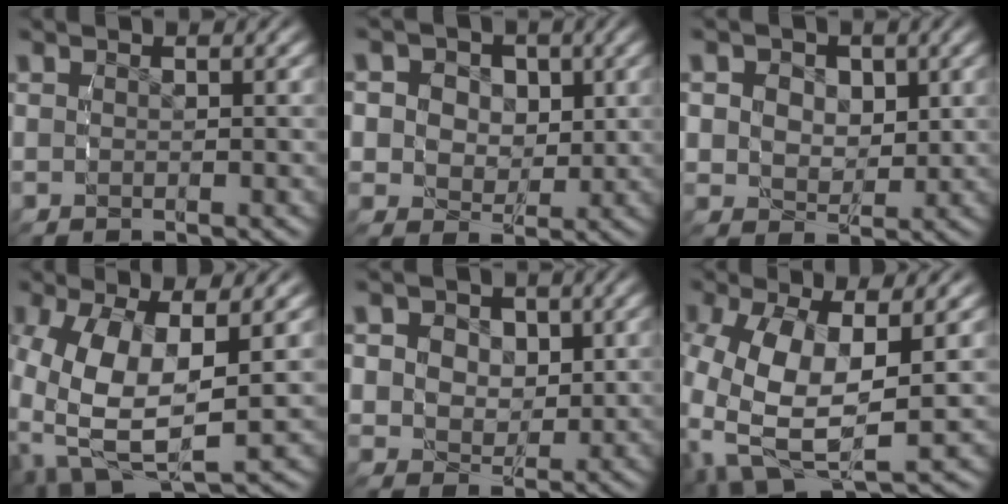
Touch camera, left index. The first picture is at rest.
{"total": 7.5, "force": [0.4, 6.7, 3.3], "torque": [-0.080, -0.023, 0.007]}
{"total": 4.6, "force": [0.8, 3.9, 2.4], "torque": [-0.057, -0.022, 0.022]}
{"total": 10.3, "force": [-1.2, 6.5, 7.9], "torque": [-0.185, -0.054, 0.013]}
{"total": 6.0, "force": [0.7, 5.2, 2.9], "torque": [-0.066, -0.022, 0.015]}
{"total": 10.6, "force": [-1.0, 6.9, 7.9], "torque": [-0.191, -0.057, 0.015]}